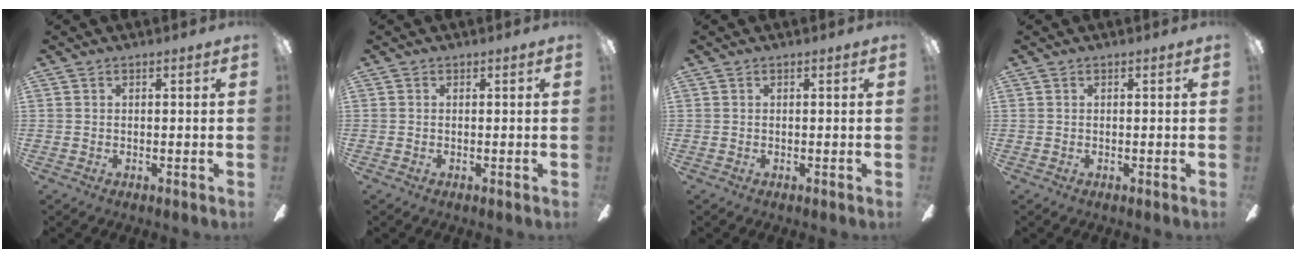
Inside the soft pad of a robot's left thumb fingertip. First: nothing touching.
{"total": 0.0}
{"total": 0.0}
{"total": 0.0}